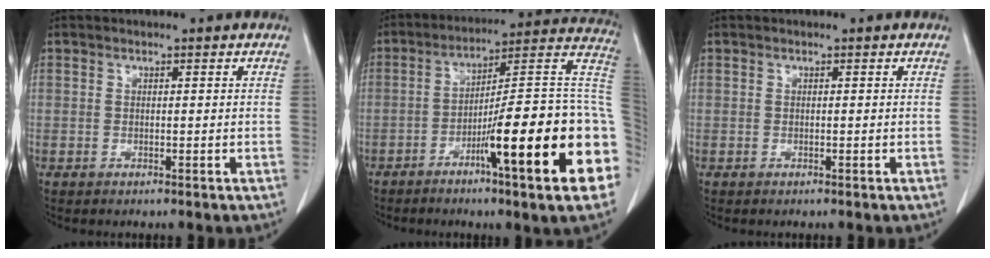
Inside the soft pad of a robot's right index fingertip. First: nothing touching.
{"total": 23.0, "force": [-7.3, 1.0, 21.7], "torque": [-0.225, 0.009, -0.111]}
{"total": 0.0}